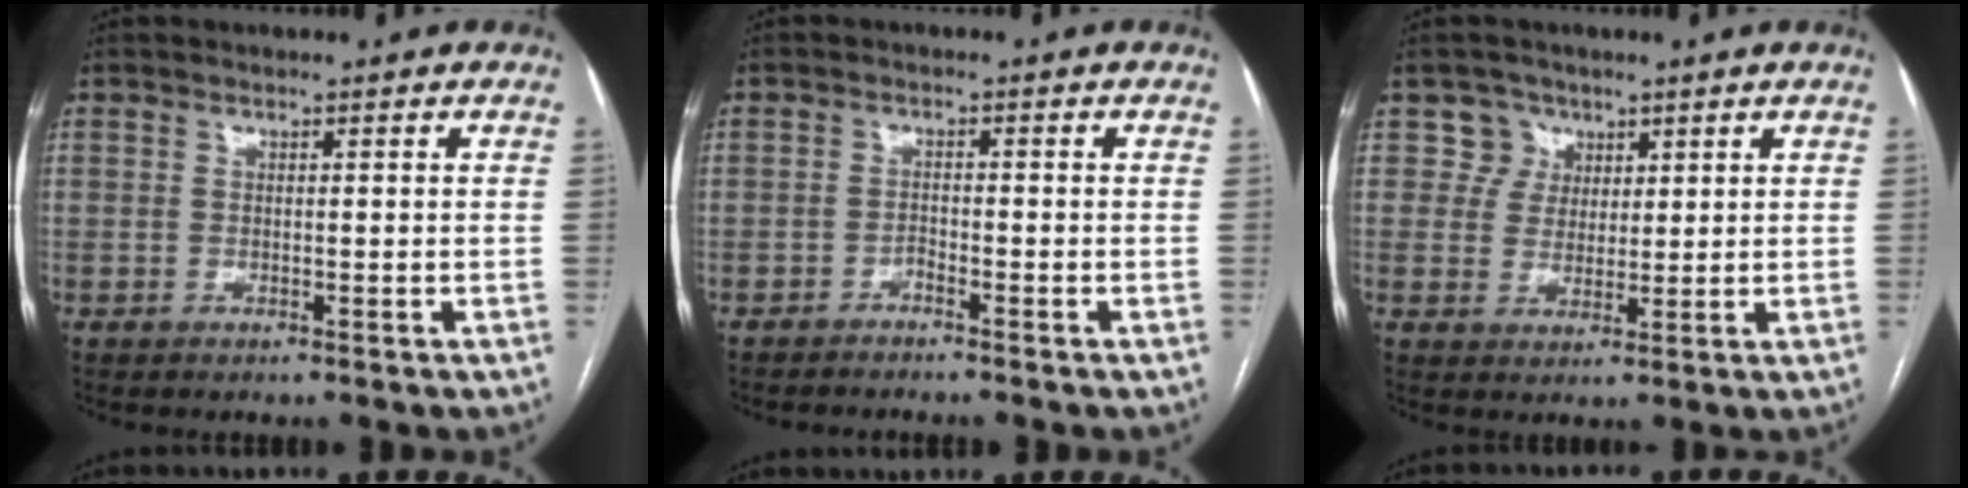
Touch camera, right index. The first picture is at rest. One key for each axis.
{"total": 2.1, "fx": -2.0, "fy": -0.1, "fz": 0.7, "tx": -0.005, "ty": 0.001, "tz": -0.033}
{"total": 4.4, "fx": 2.1, "fy": 3.8, "fz": -0.5, "tx": 0.014, "ty": 0.006, "tz": 0.037}